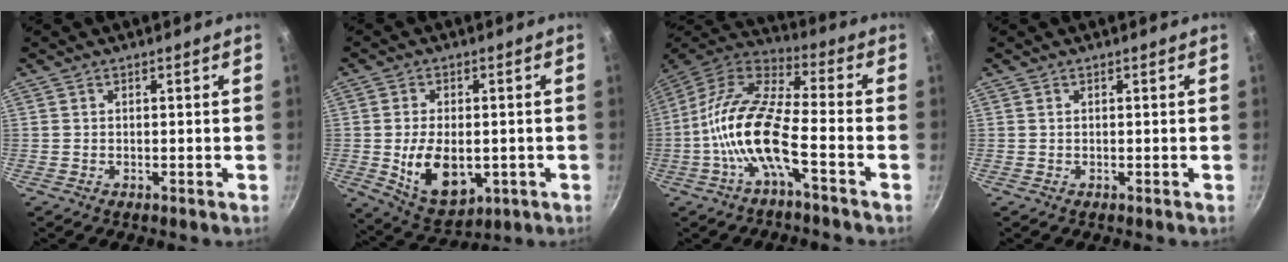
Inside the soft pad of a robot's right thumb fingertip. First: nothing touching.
{"total": 12.0, "force": [-1.8, 7.3, 9.3], "torque": [-0.145, -0.007, -0.008]}
{"total": 14.9, "force": [-4.9, 4.8, 13.3], "torque": [-0.262, 0.045, -0.109]}
{"total": 0.0}